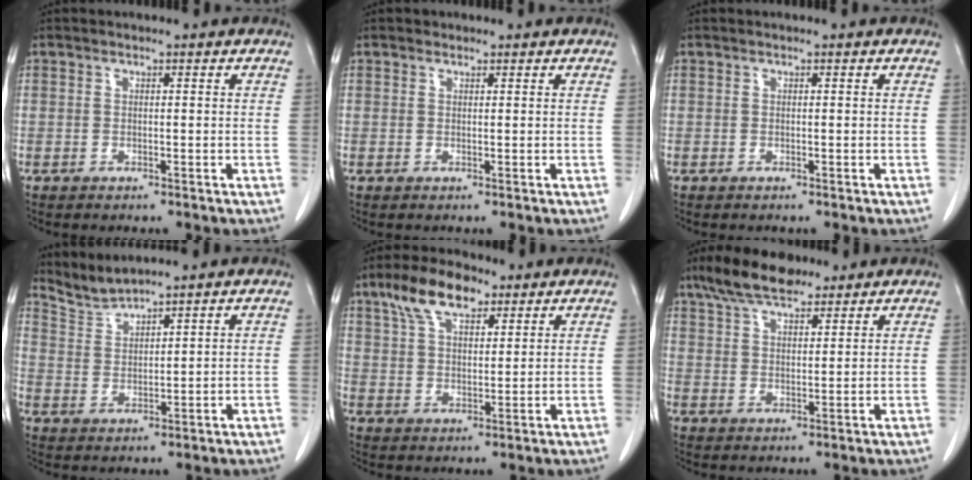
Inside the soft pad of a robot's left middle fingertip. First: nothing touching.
{"total": 0.6, "force": [0.5, 0.3, 0.0], "torque": [-0.001, -0.003, 0.008]}
{"total": 0.0}
{"total": 4.0, "force": [3.9, -0.7, -0.3], "torque": [-0.003, -0.004, 0.088]}
{"total": 9.1, "force": [5.7, 3.8, 6.0], "torque": [-0.119, 0.021, 0.108]}
{"total": 9.3, "force": [7.1, 3.0, 5.0], "torque": [-0.098, 0.020, 0.129]}